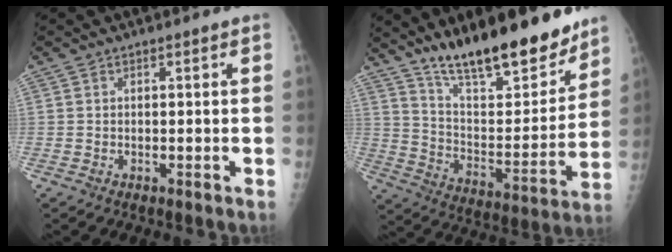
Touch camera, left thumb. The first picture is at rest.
{"total": 22.3, "force": [17.2, 6.5, 12.6], "torque": [-0.158, -0.100, 0.283]}